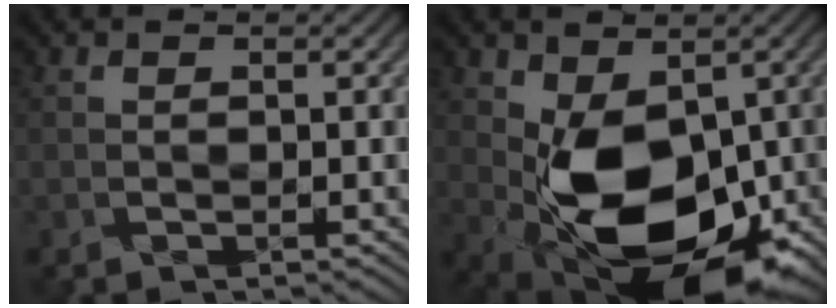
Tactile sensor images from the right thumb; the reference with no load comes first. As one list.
[{"total": 12.4, "force": [-1.7, 7.6, 9.6], "torque": [-0.158, -0.017, -0.019]}]